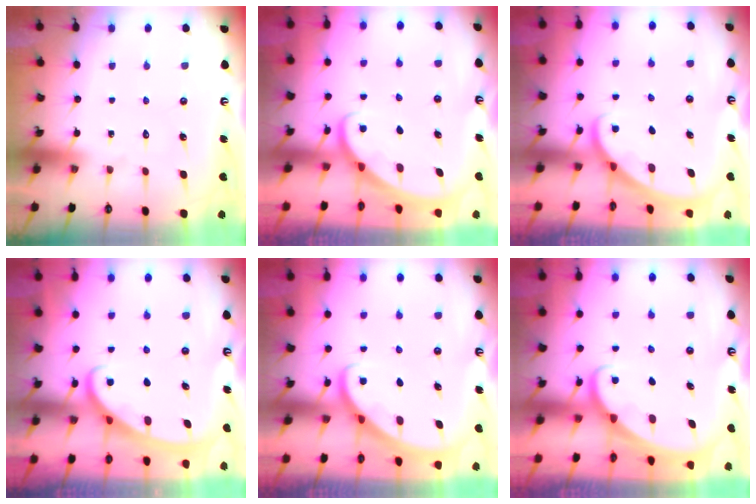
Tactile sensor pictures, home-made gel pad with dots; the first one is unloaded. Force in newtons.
{"total": 2.3, "press": 2.3, "slide": 0.1}
{"total": 2.1, "press": 2.1, "slide": 0.1}
{"total": 2.7, "press": 2.7, "slide": 0.3}
{"total": 2.8, "press": 2.8, "slide": 0.2}
{"total": 1.6, "press": 1.6, "slide": 0.0}